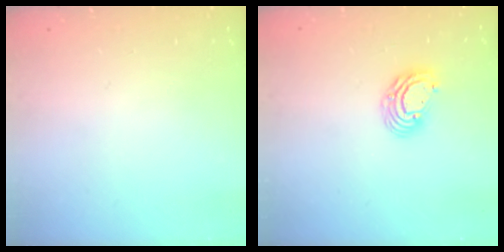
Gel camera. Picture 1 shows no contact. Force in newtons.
{"total": 7.0, "press": 7.0, "slide": 0.8}